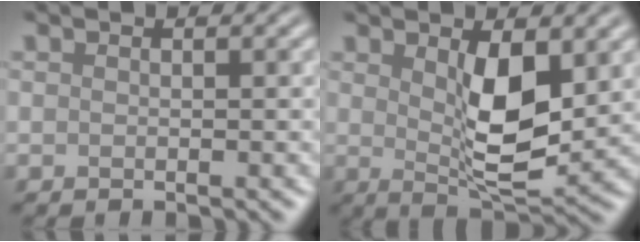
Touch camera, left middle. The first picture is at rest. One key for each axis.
{"total": 6.2, "fx": 1.4, "fy": 2.2, "fz": 5.6, "tx": -0.100, "ty": -0.011, "tz": 0.029}